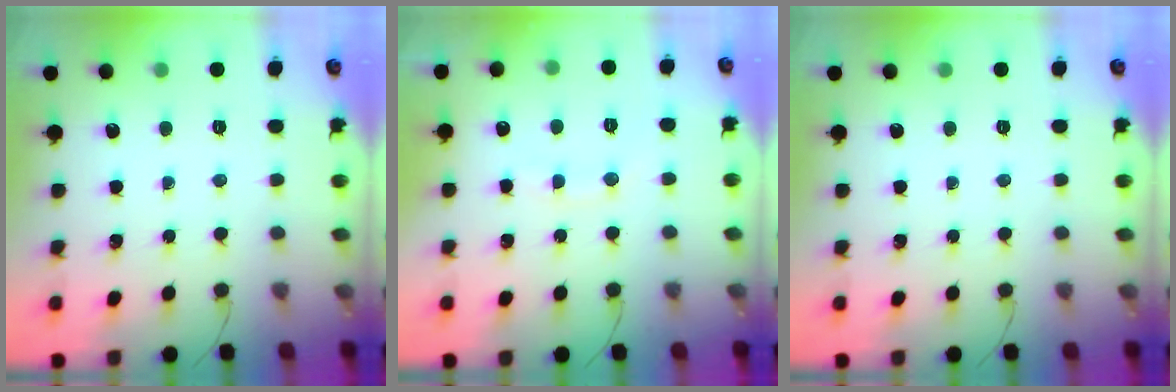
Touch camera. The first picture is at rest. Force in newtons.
{"total": 7.7, "press": 7.5, "slide": 1.6}
{"total": 0.0}